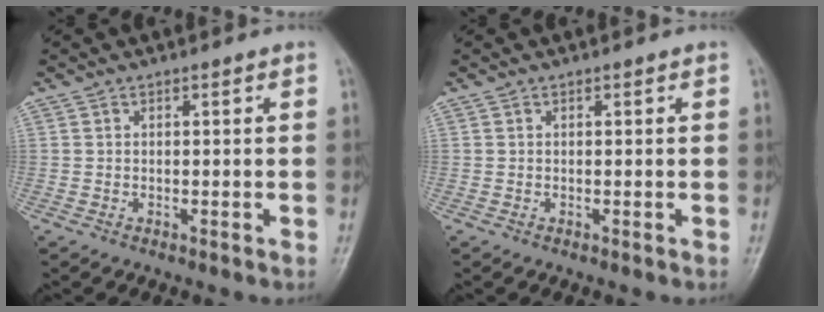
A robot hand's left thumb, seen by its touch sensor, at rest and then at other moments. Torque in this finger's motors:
{"motor_torque": [0.06, 0.08, -0.13, -0.05, 0.00]}